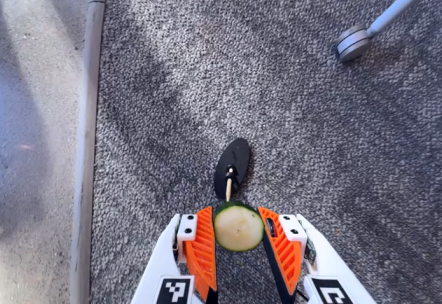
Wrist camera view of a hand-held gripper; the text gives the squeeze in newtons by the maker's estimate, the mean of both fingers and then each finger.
{"total": 8.3, "left": 7.8, "right": 8.9}